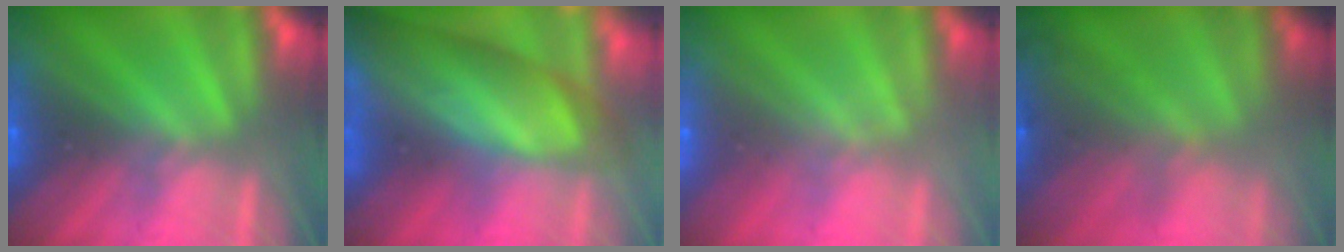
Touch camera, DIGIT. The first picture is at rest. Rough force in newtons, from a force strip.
{"total": 10.5}
{"total": 1.9}
{"total": 7.9}